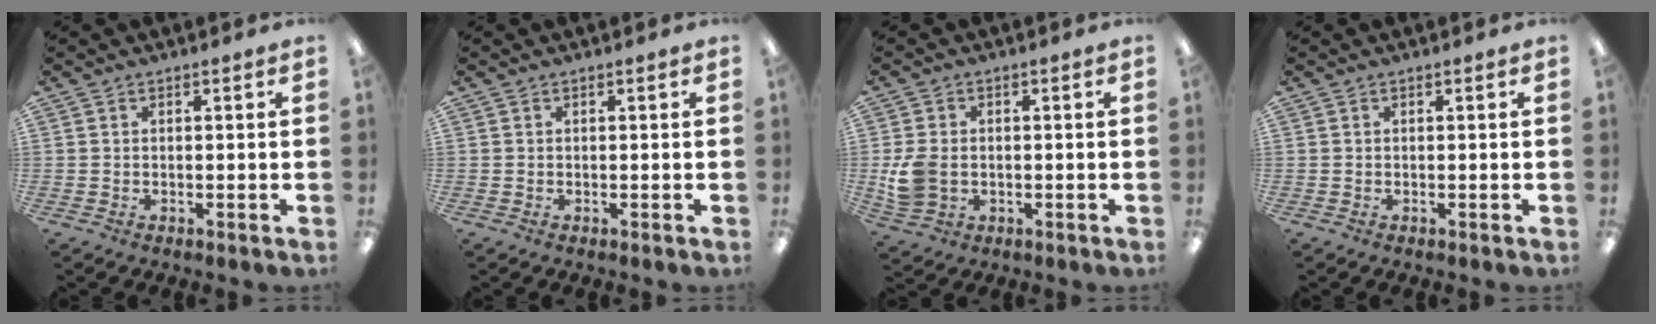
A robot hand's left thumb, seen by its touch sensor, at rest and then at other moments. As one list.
[{"total": 0.0}, {"total": 7.3, "force": [-0.7, 5.9, 4.2], "torque": [-0.085, 0.009, -0.008]}, {"total": 0.0}]